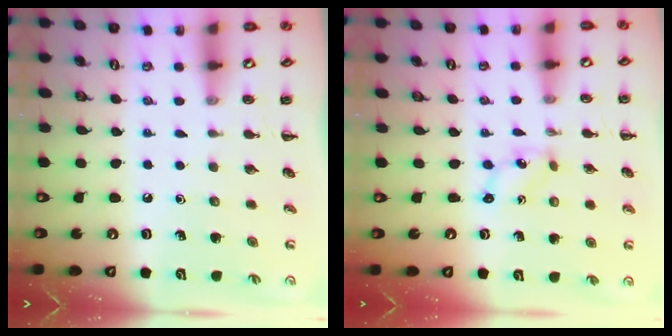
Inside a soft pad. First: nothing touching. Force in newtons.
{"total": 1.3, "press": 1.2, "slide": 0.5}